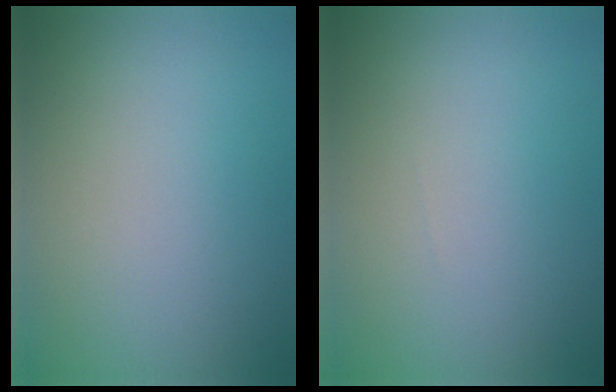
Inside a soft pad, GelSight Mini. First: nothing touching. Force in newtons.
{"total": 0.0}